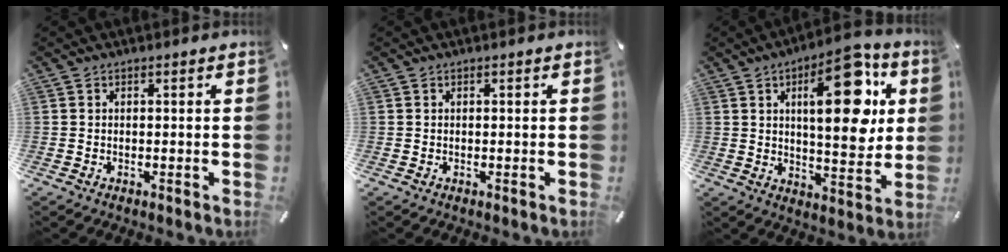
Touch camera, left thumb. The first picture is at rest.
{"total": 0.0}
{"total": 20.3, "force": [6.8, 8.3, 17.3], "torque": [-0.242, -0.025, 0.097]}